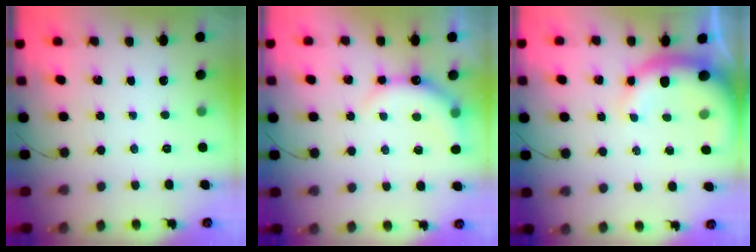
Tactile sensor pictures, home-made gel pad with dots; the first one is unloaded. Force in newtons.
{"total": 8.3, "press": 8.3, "slide": 0.3}
{"total": 10.2, "press": 10.0, "slide": 2.1}